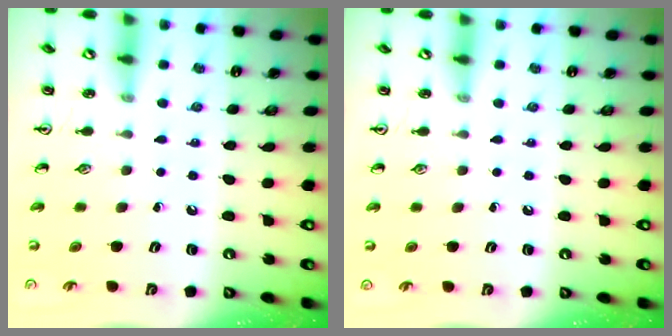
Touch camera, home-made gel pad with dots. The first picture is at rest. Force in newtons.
{"total": 0.0}